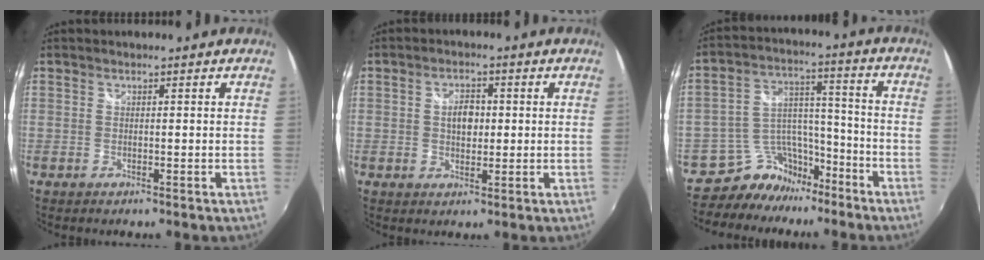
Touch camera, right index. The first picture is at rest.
{"total": 4.3, "force": [0.3, 2.7, 3.3], "torque": [-0.053, 0.007, 0.006]}
{"total": 10.3, "force": [-8.4, 5.7, 1.8], "torque": [-0.040, 0.053, -0.138]}